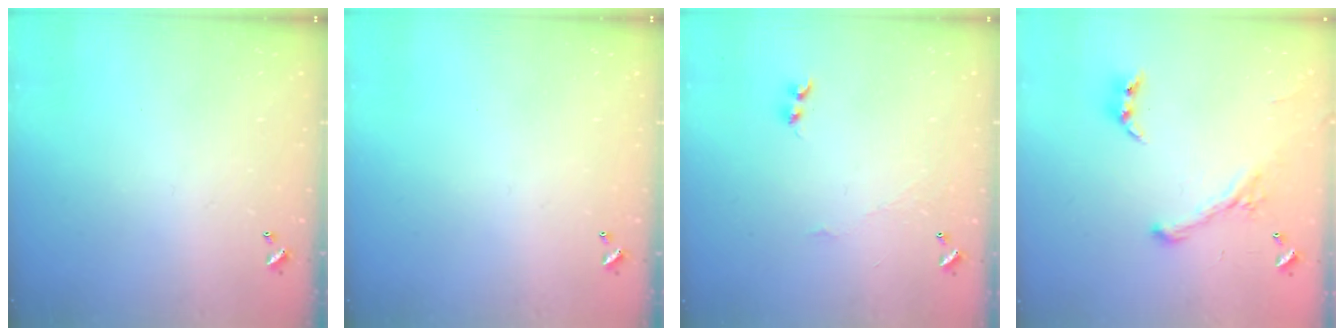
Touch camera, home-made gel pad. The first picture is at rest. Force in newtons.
{"total": 0.0}
{"total": 2.9, "press": 2.8, "slide": 0.5}
{"total": 1.5, "press": 1.1, "slide": 1.0}